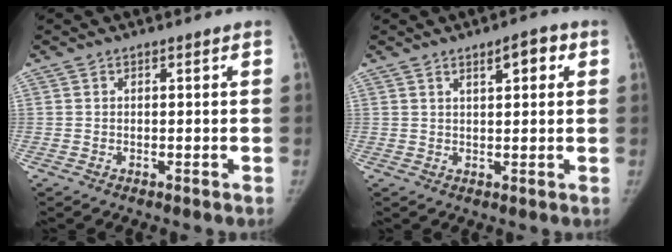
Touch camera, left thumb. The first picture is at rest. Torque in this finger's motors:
{"motor_torque": [-0.05, 0.25, 0.05, 0.00, -0.02]}